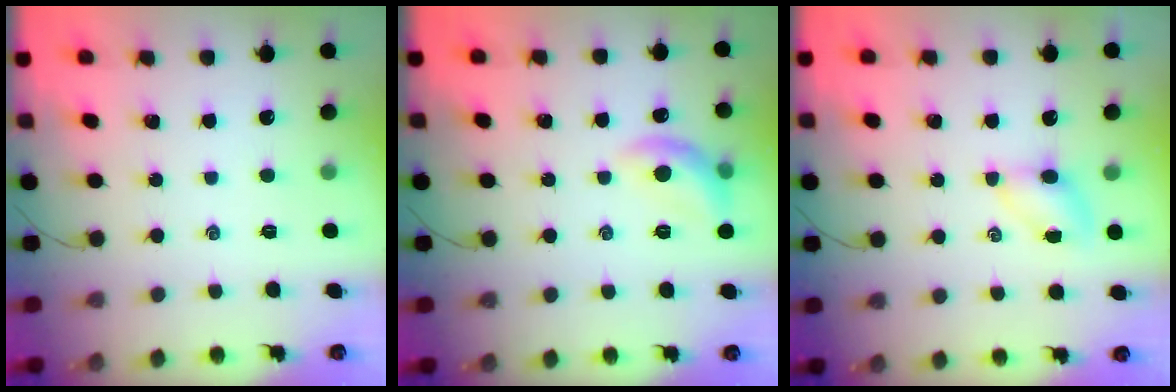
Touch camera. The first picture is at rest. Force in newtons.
{"total": 9.8, "press": 9.8, "slide": 0.4}
{"total": 4.3, "press": 4.2, "slide": 1.1}